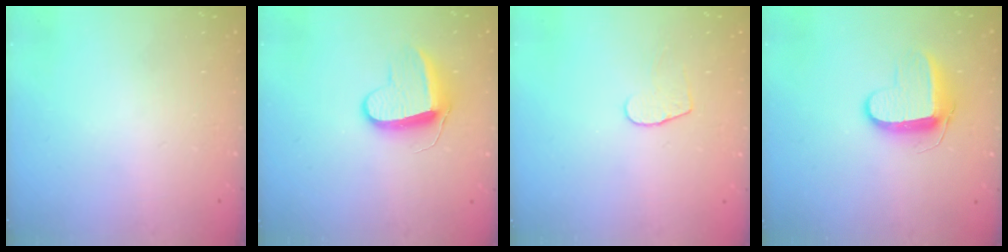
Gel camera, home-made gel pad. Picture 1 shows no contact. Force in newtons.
{"total": 10.7, "press": 10.7, "slide": 0.7}
{"total": 5.0, "press": 5.0, "slide": 0.4}
{"total": 9.5, "press": 9.5, "slide": 0.2}